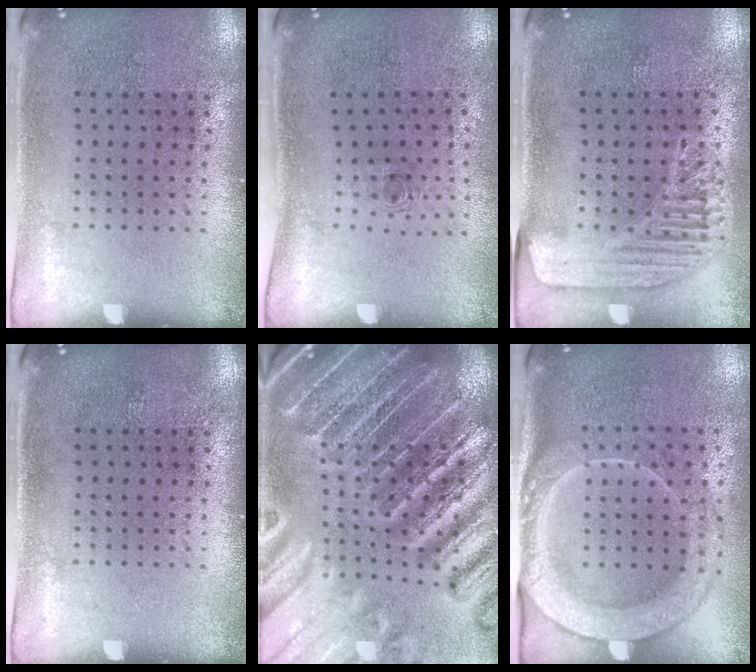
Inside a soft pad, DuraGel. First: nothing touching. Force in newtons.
{"total": 0.7, "press": 0.3, "slide": 0.6}
{"total": 1.6, "press": 1.6, "slide": 0.4}
{"total": 0.0}
{"total": 5.1, "press": 4.5, "slide": 2.3}
{"total": 2.4, "press": 2.2, "slide": 1.1}